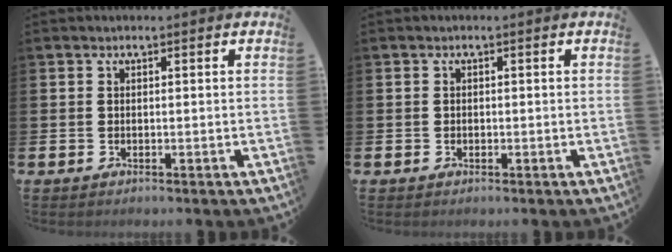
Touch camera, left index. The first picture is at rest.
{"total": 0.5, "force": [-0.1, 0.5, 0.1], "torque": [-0.008, 0.007, -0.003]}